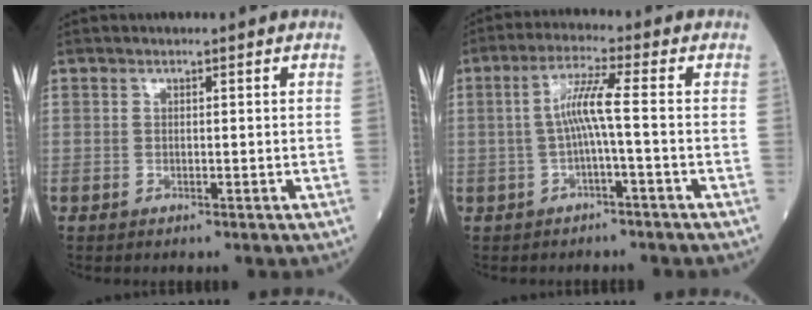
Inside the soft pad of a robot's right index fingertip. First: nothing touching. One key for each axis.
{"total": 5.3, "fx": -0.6, "fy": -0.3, "fz": 5.2, "tx": -0.103, "ty": 0.017, "tz": -0.010}